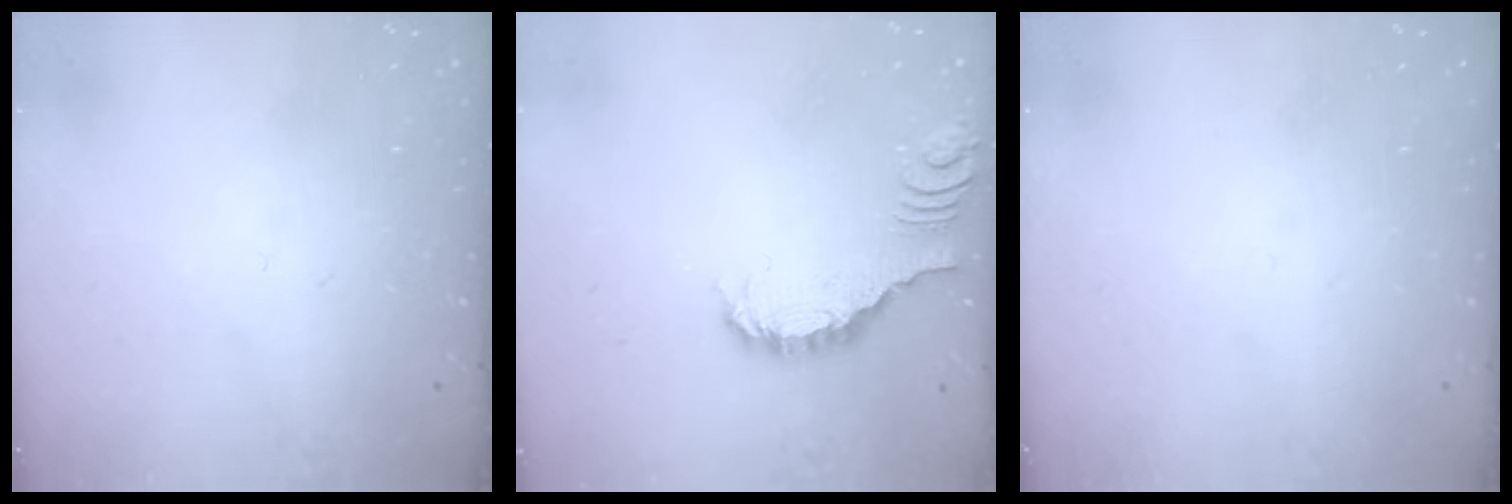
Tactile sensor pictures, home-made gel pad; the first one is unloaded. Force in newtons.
{"total": 1.3, "press": 1.3, "slide": 0.3}
{"total": 0.0}